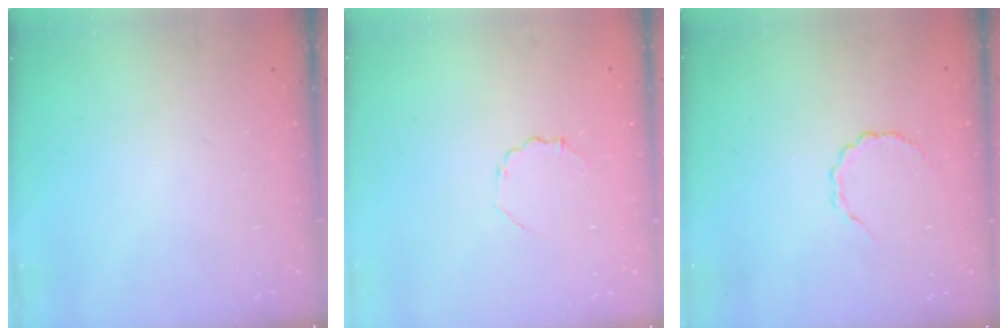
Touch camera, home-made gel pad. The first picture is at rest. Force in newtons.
{"total": 2.8, "press": 2.6, "slide": 1.1}
{"total": 2.6, "press": 2.5, "slide": 0.9}